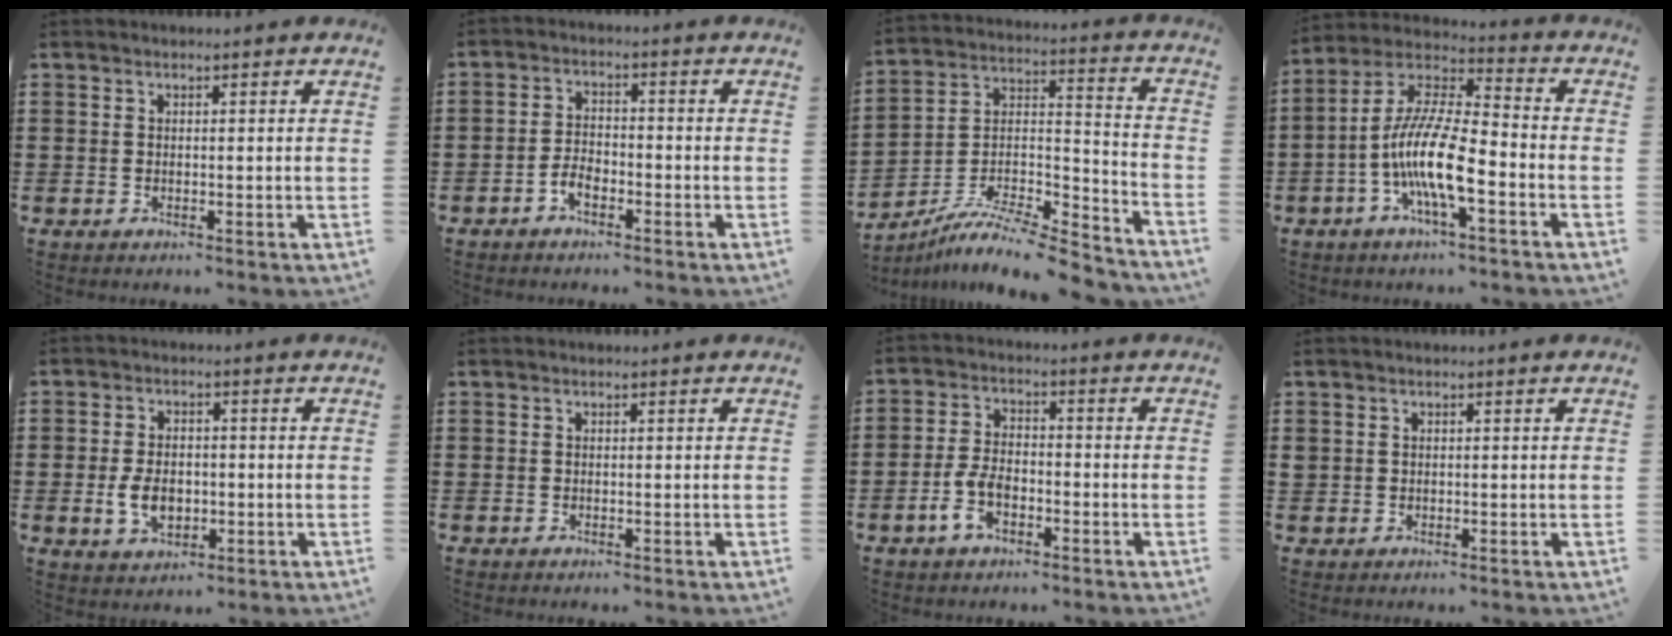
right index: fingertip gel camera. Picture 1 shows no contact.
{"total": 3.0, "force": [-1.9, 1.4, 1.8], "torque": [-0.043, 0.000, -0.039]}
{"total": 9.1, "force": [-8.0, 1.8, 3.9], "torque": [-0.073, 0.012, -0.160]}
{"total": 11.7, "force": [-4.4, 2.8, 10.4], "torque": [-0.229, -0.012, -0.087]}
{"total": 5.2, "force": [-1.0, 3.4, 3.9], "torque": [-0.087, -0.001, -0.018]}
{"total": 0.0}
{"total": 5.4, "force": [-2.6, 2.7, 3.9], "torque": [-0.102, -0.003, -0.056]}
{"total": 0.6, "force": [0.3, 0.6, 0.1], "torque": [-0.005, 0.000, 0.006]}